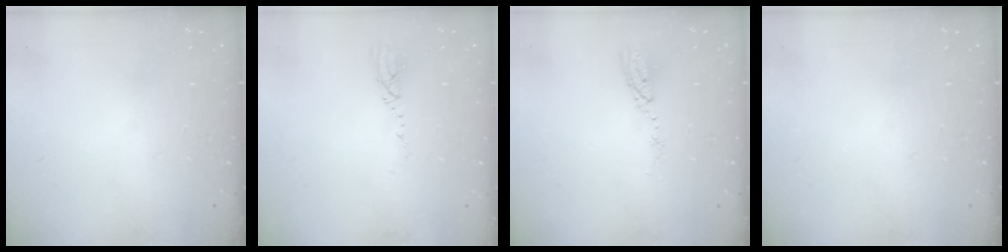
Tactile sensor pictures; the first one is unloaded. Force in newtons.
{"total": 2.9, "press": 2.9, "slide": 0.4}
{"total": 5.3, "press": 5.3, "slide": 0.2}
{"total": 0.0}